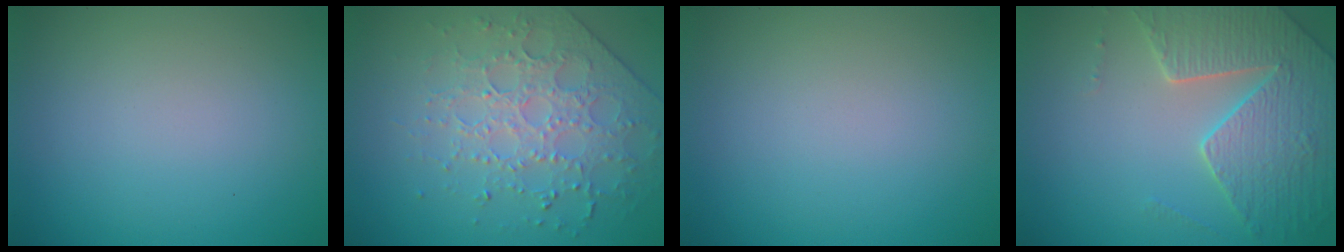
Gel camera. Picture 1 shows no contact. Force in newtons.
{"total": 3.8, "press": 3.7, "slide": 0.7}
{"total": 0.0}
{"total": 4.8, "press": 4.6, "slide": 1.5}